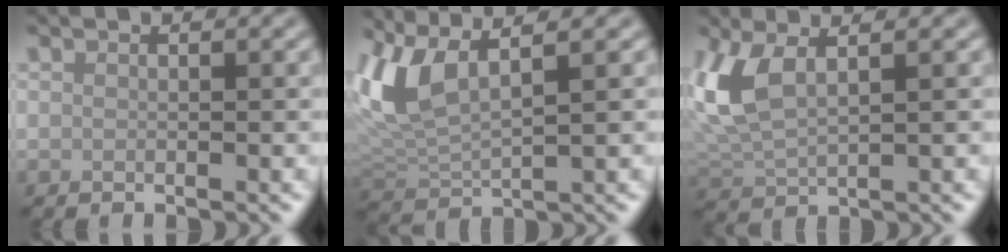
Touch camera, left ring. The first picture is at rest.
{"total": 6.0, "force": [3.1, 1.8, 4.8], "torque": [-0.119, 0.009, 0.063]}
{"total": 5.0, "force": [2.1, 2.1, 4.0], "torque": [-0.101, 0.007, 0.042]}